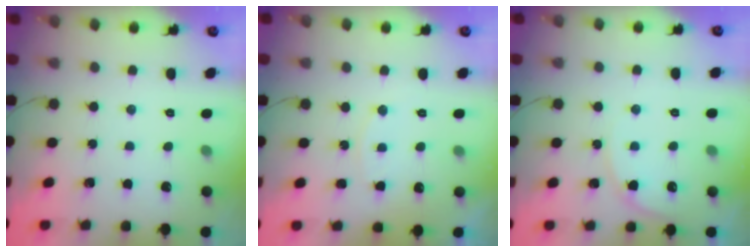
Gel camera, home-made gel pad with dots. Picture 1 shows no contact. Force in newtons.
{"total": 5.1, "press": 5.1, "slide": 0.5}
{"total": 6.6, "press": 6.6, "slide": 0.4}